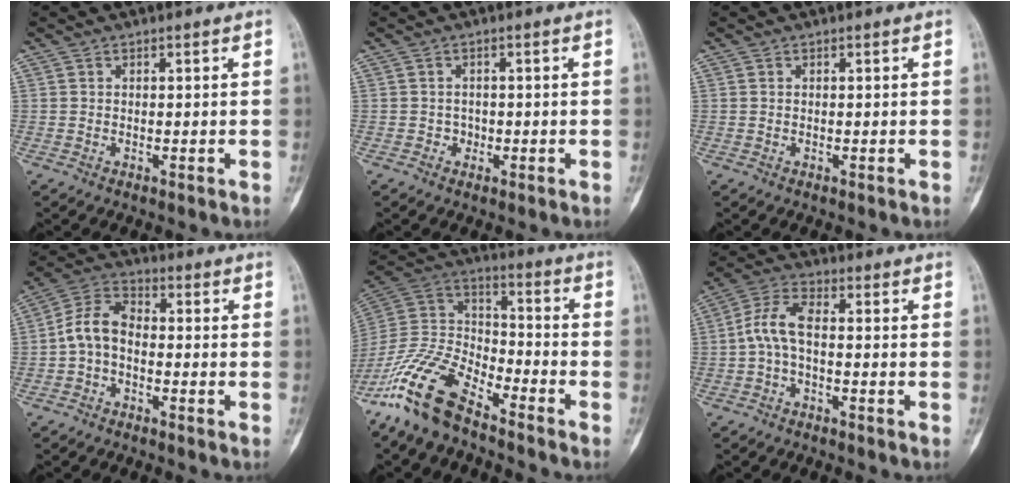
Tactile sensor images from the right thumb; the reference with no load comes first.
{"total": 1.4, "force": [-0.4, 1.3, 0.3], "torque": [0.005, 0.007, -0.006]}
{"total": 0.0}
{"total": 7.4, "force": [-1.4, 4.7, 5.6], "torque": [-0.104, 0.029, -0.042]}
{"total": 15.4, "force": [-11.4, 5.7, 8.6], "torque": [-0.164, 0.067, -0.227]}
{"total": 6.7, "force": [-0.8, 3.0, 5.9], "torque": [-0.128, 0.025, -0.027]}